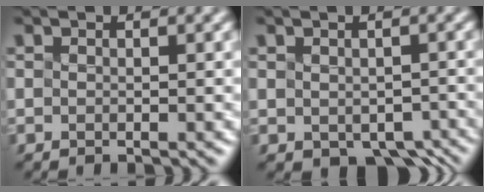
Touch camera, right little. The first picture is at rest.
{"total": 4.2, "force": [-1.9, 2.6, 2.6], "torque": [-0.029, -0.020, -0.015]}